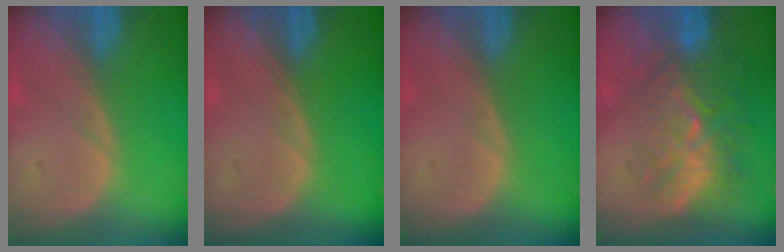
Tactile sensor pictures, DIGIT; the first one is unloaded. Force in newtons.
{"total": 0.0}
{"total": 0.0}
{"total": 9.3, "press": 8.6, "slide": 3.4}